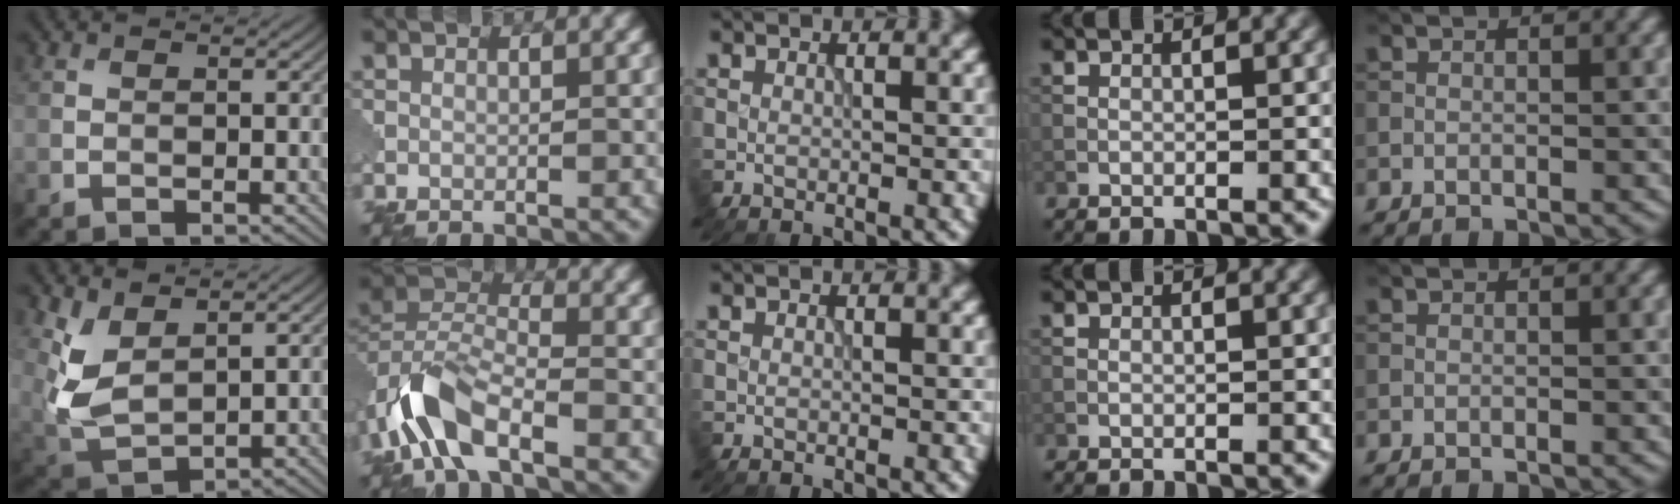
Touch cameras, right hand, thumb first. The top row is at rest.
{"thumb": {"total": 6.1, "force": [2.6, 3.3, 4.4], "torque": [-0.115, -0.012, 0.059]}, "index": {"total": 7.0, "force": [-3.9, 3.0, 4.9], "torque": [-0.096, 0.003, -0.086]}}